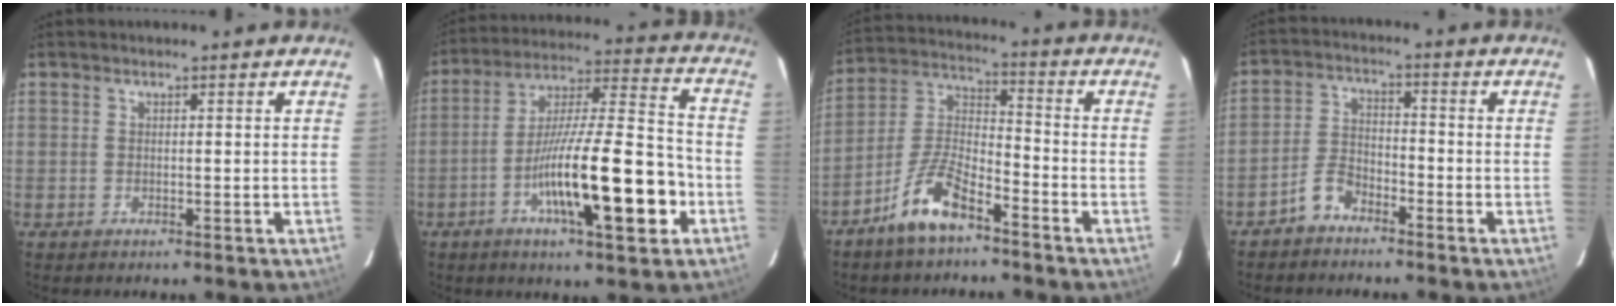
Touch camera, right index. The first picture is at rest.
{"total": 18.5, "force": [-6.4, 2.4, 17.2], "torque": [-0.292, 0.003, -0.099]}
{"total": 9.7, "force": [-6.7, 2.8, 6.4], "torque": [-0.142, -0.002, -0.133]}
{"total": 4.5, "force": [-3.4, 2.4, 1.8], "torque": [-0.039, 0.007, -0.069]}